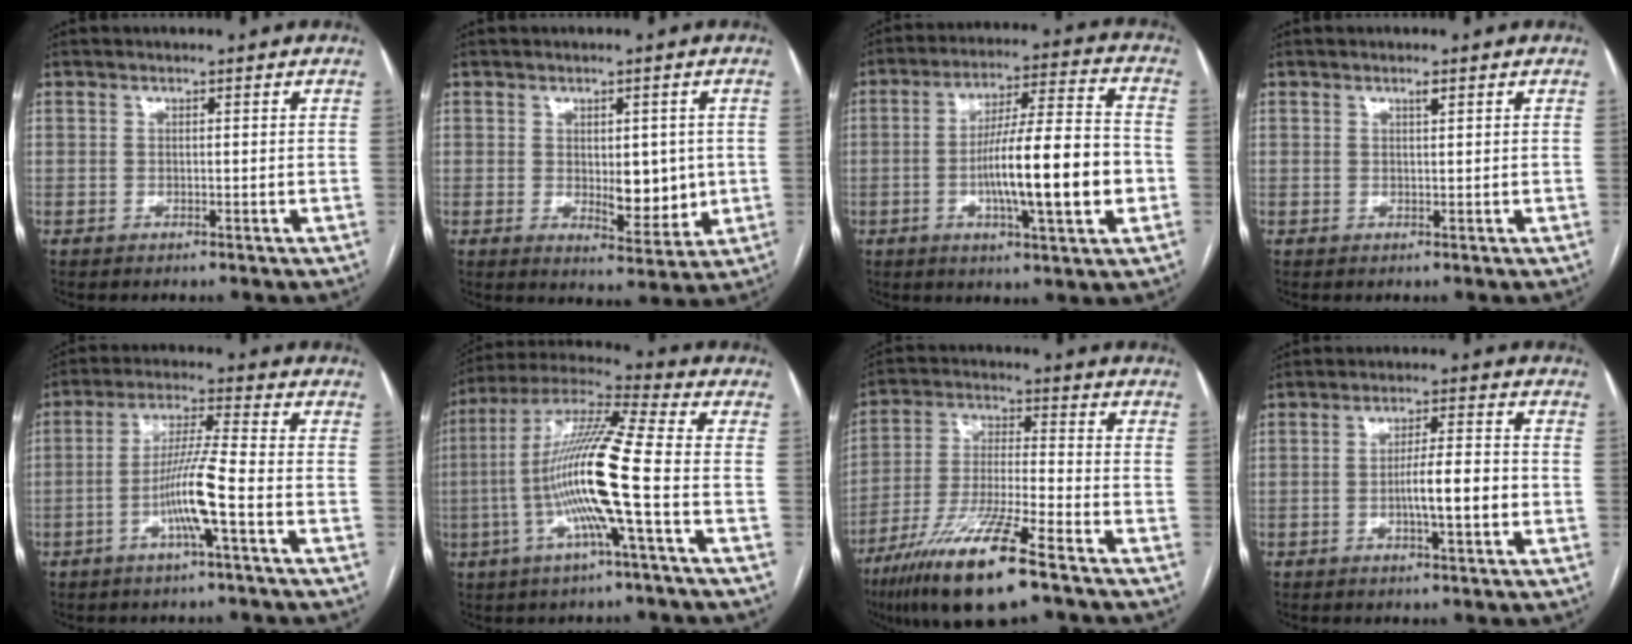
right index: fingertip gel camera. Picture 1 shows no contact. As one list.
[{"total": 6.4, "force": [0.2, 3.2, 5.5], "torque": [-0.066, -0.005, 0.017]}, {"total": 15.5, "force": [-2.9, 1.5, 15.2], "torque": [-0.248, 0.008, -0.045]}, {"total": 0.9, "force": [0.5, 0.0, 0.7], "torque": [-0.012, -0.001, 0.010]}, {"total": 8.4, "force": [-2.9, -0.6, 7.9], "torque": [-0.150, 0.003, -0.057]}, {"total": 15.5, "force": [-3.1, -0.6, 15.2], "torque": [-0.292, 0.004, -0.071]}, {"total": 15.6, "force": [-9.9, 1.3, 12.0], "torque": [-0.246, -0.037, -0.181]}, {"total": 6.6, "force": [-1.2, 0.7, 6.5], "torque": [-0.105, 0.006, -0.020]}]